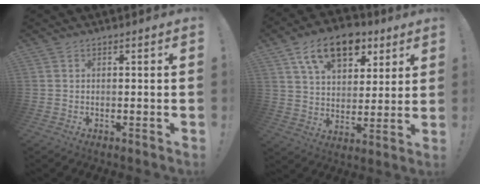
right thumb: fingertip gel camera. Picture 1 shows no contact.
{"total": 16.5, "force": [9.2, 9.9, 9.4], "torque": [-0.143, -0.040, 0.166]}